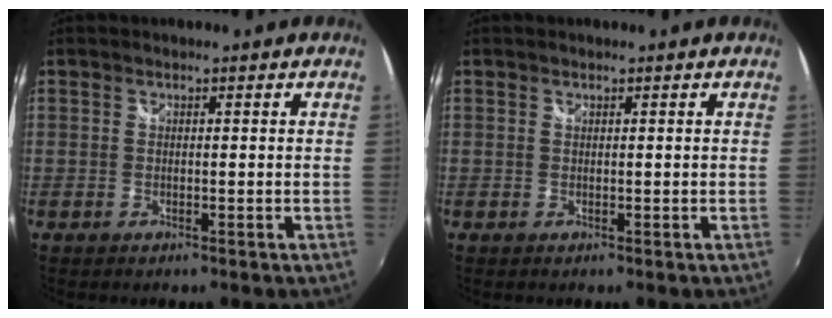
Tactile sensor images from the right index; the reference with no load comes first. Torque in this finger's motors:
{"motor_torque": [0.00, 0.00, 0.00, 0.00]}